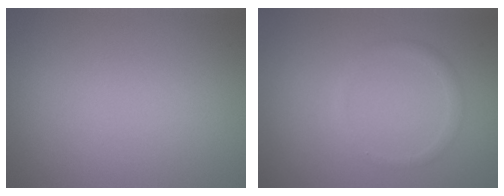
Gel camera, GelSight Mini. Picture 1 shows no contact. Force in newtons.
{"total": 1.1, "press": 1.1, "slide": 0.0}